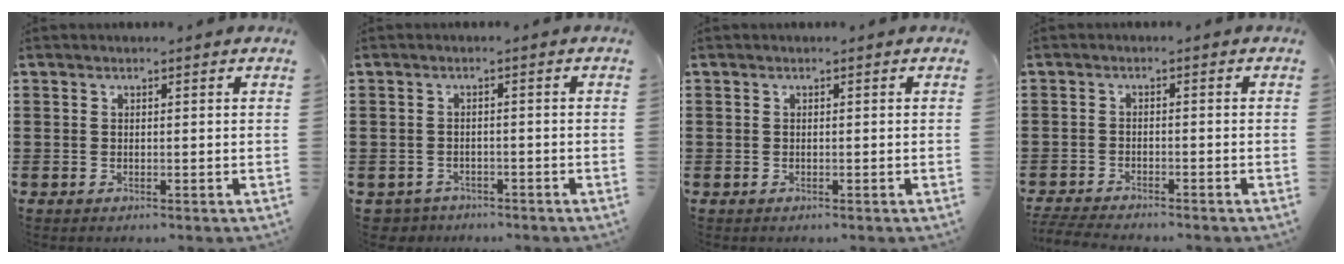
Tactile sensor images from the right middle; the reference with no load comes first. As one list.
[{"total": 1.8, "force": [-1.7, 0.5, -0.2], "torque": [-0.005, -0.001, -0.041]}, {"total": 0.0}, {"total": 3.0, "force": [-2.9, 0.1, 0.6], "torque": [-0.026, -0.006, -0.066]}]